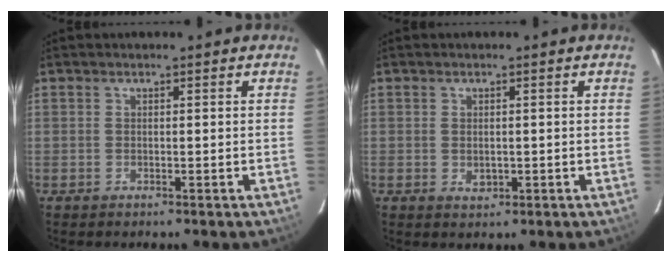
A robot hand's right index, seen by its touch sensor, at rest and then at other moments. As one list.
[{"total": 2.0, "force": [-0.2, 1.5, 1.3], "torque": [-0.020, -0.001, 0.001]}]